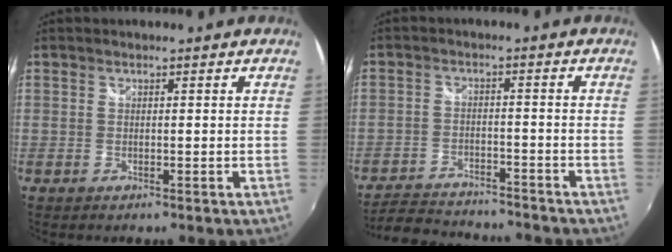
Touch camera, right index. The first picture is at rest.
{"total": 13.7, "force": [-12.3, 3.3, 4.9], "torque": [-0.119, -0.008, -0.187]}